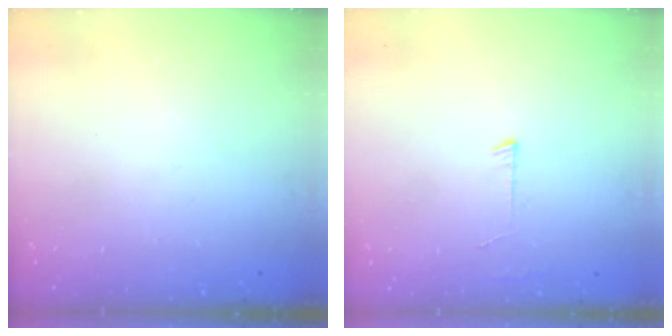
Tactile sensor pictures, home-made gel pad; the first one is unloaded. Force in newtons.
{"total": 3.0, "press": 3.0, "slide": 0.3}